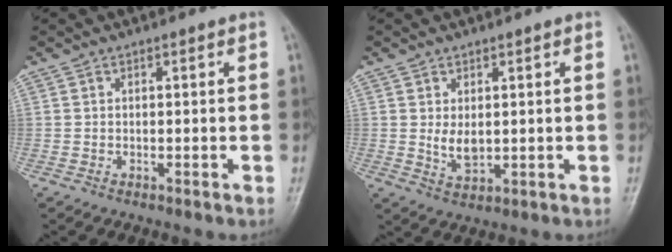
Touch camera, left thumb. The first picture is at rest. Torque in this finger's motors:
{"motor_torque": [0.80, 0.88, 0.74, -0.36, 0.01]}